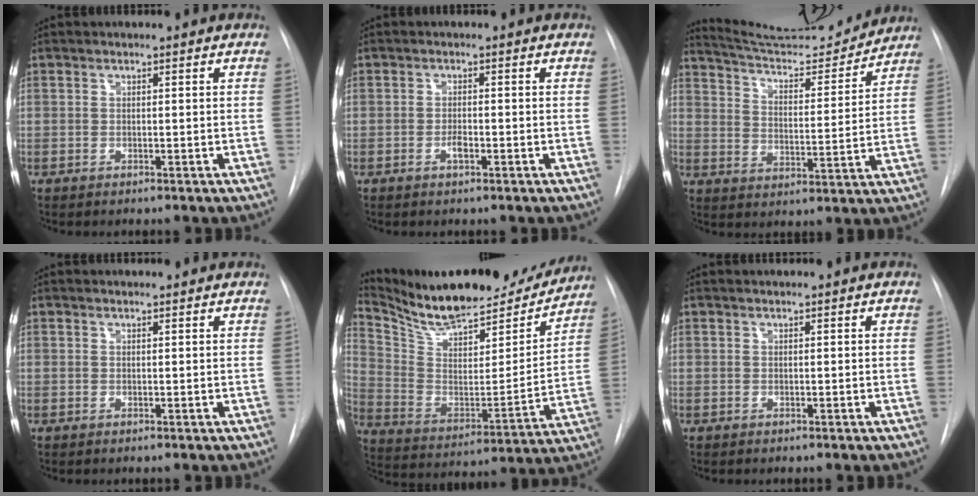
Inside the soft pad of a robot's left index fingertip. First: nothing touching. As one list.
[{"total": 1.4, "force": [-0.6, 0.4, 1.1], "torque": [-0.022, 0.001, -0.012]}, {"total": 15.3, "force": [14.9, 1.1, 3.6], "torque": [-0.060, -0.012, 0.223]}, {"total": 2.6, "force": [2.5, 0.3, 0.3], "torque": [-0.010, 0.015, 0.028]}, {"total": 23.9, "force": [21.6, 5.1, 8.8], "torque": [-0.152, -0.033, 0.330]}, {"total": 0.9, "force": [0.9, -0.1, 0.2], "torque": [-0.005, 0.015, 0.019]}]